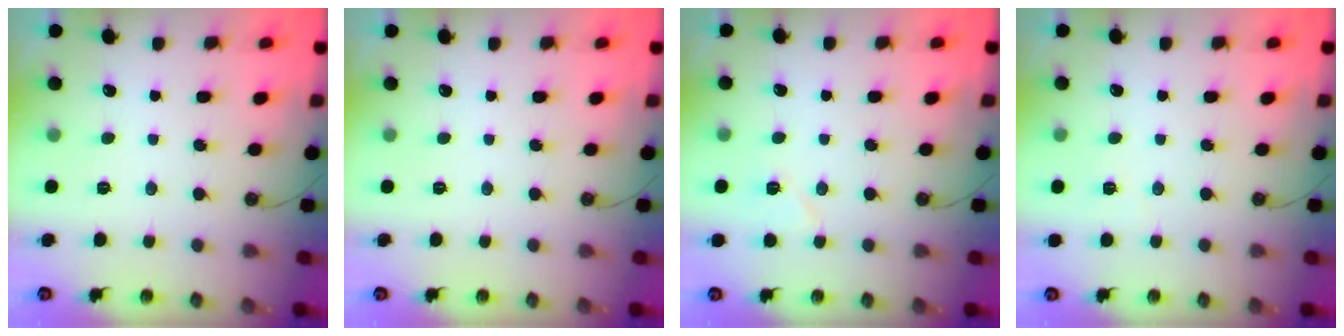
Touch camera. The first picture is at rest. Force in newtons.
{"total": 0.0}
{"total": 5.7, "press": 5.6, "slide": 1.4}
{"total": 2.0, "press": 1.7, "slide": 0.9}